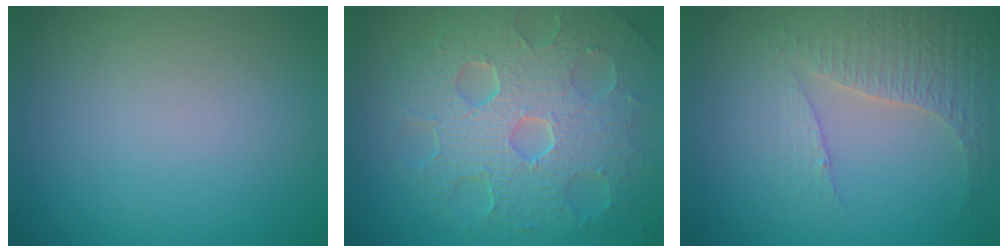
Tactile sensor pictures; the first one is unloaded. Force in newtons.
{"total": 9.2, "press": 6.2, "slide": 6.8}
{"total": 4.2, "press": 3.0, "slide": 2.9}